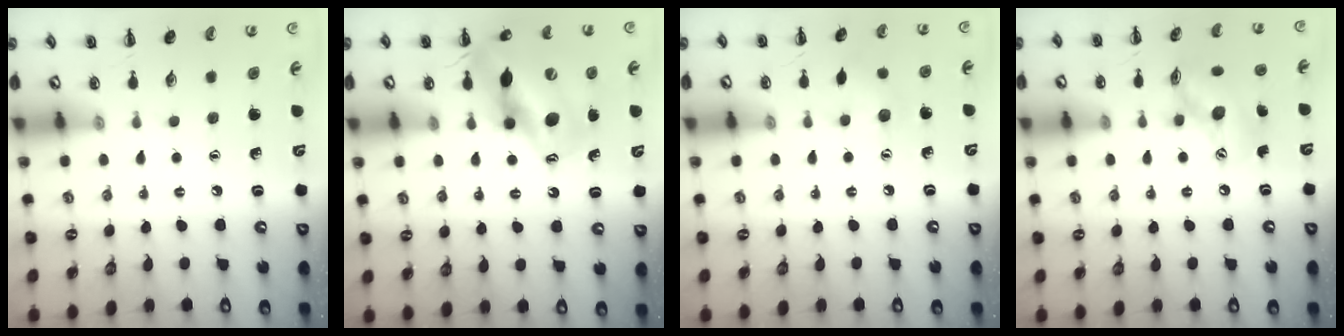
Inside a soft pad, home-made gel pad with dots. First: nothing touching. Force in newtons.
{"total": 13.6, "press": 13.1, "slide": 3.7}
{"total": 5.1, "press": 5.0, "slide": 1.1}
{"total": 11.7, "press": 11.7, "slide": 1.2}